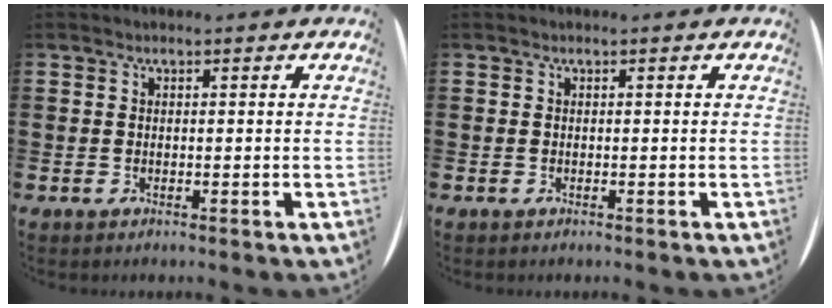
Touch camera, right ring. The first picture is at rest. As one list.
[{"total": 0.0}]